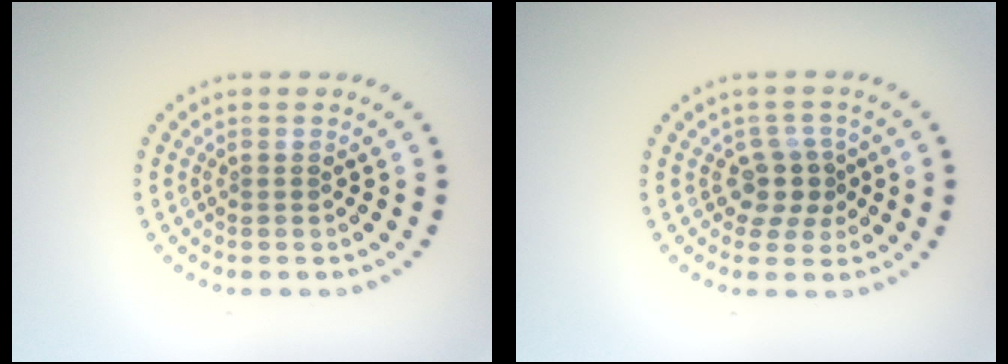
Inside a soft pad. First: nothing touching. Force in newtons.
{"total": 2.7, "press": 2.1, "slide": 1.7}